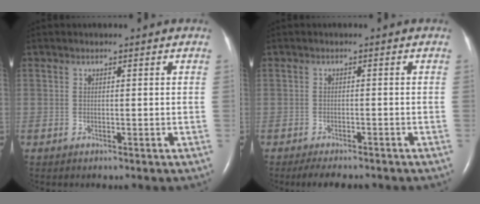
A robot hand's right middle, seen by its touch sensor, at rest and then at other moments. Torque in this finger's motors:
{"motor_torque": [0.67, -0.61, 0.01, 0.01]}